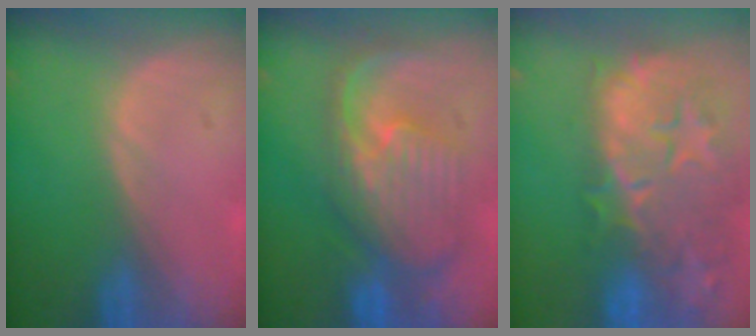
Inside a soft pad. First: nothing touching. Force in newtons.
{"total": 10.4, "press": 9.3, "slide": 4.7}
{"total": 14.7, "press": 11.8, "slide": 8.7}